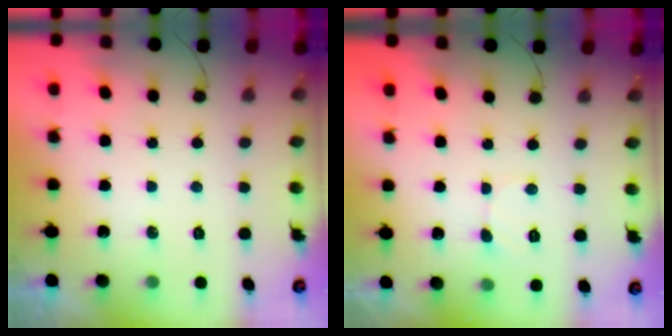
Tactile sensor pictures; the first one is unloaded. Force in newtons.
{"total": 1.9, "press": 1.9, "slide": 0.2}